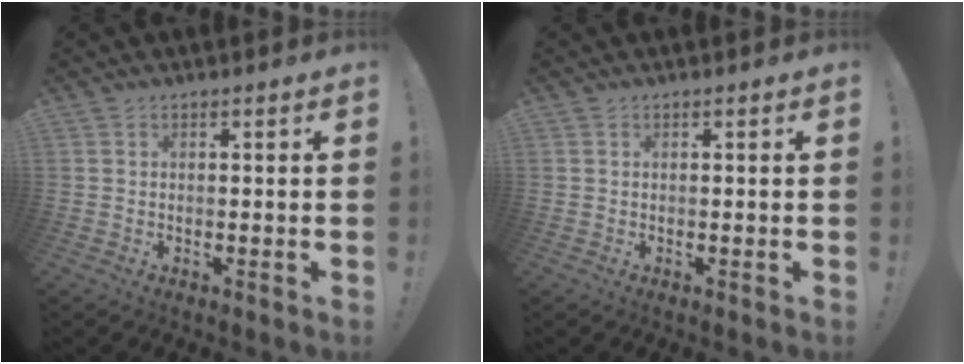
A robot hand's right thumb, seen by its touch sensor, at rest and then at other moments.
{"total": 0.0}